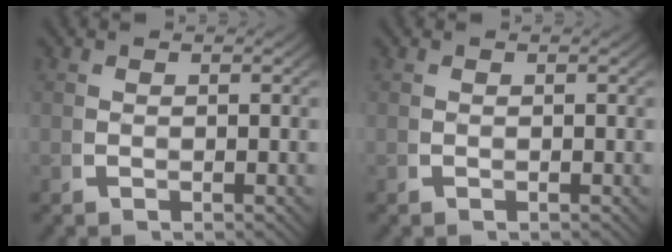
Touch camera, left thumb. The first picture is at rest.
{"total": 0.0}